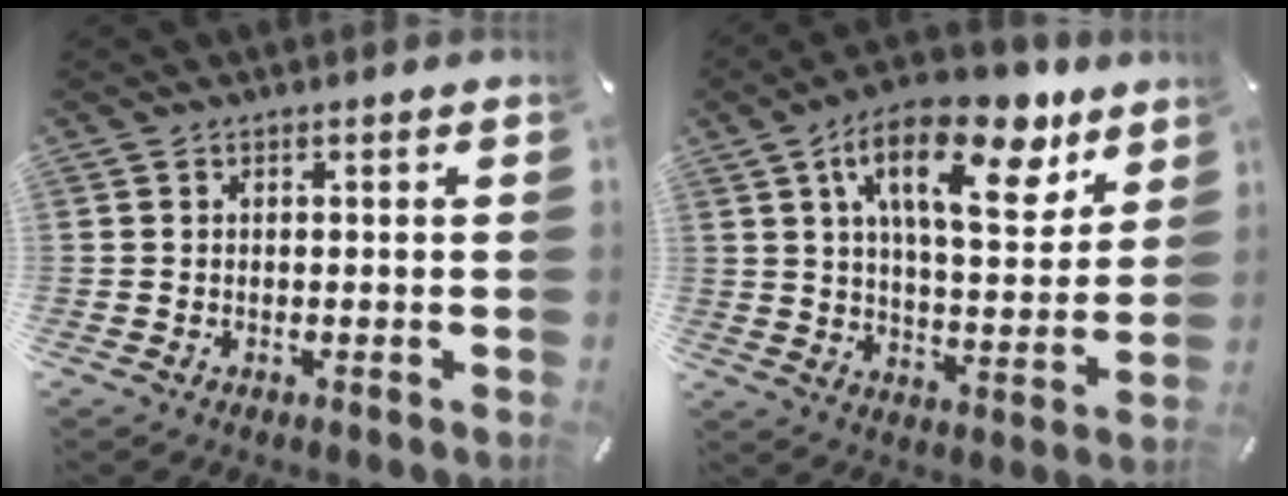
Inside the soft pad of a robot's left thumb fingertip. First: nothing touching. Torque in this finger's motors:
{"motor_torque": [2.25, 2.25, 1.52, -1.25, 0.51]}